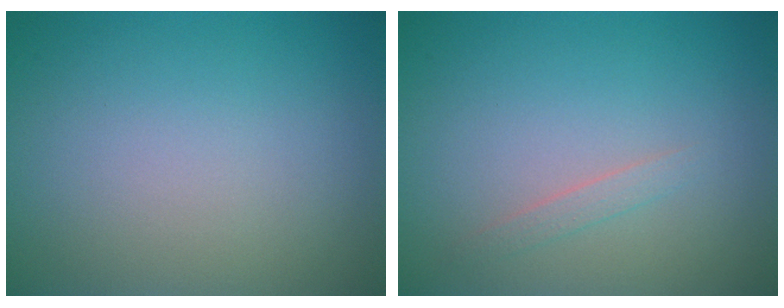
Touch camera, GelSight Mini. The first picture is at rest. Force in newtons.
{"total": 0.8, "press": 0.8, "slide": 0.1}